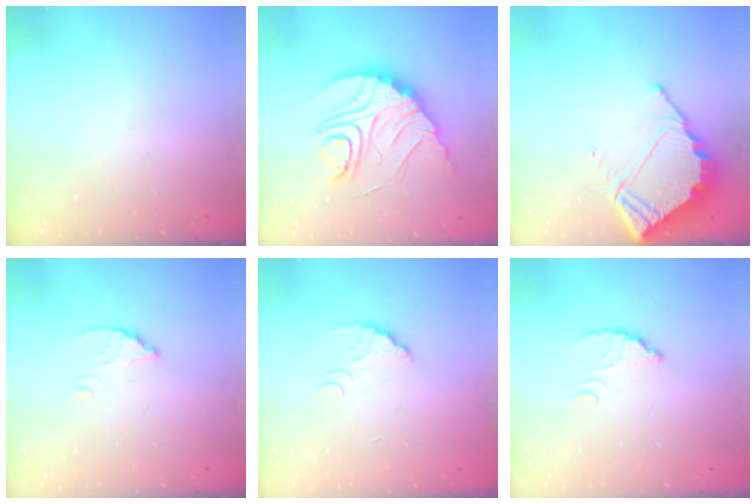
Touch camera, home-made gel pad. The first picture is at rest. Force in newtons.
{"total": 18.3, "press": 18.3, "slide": 1.5}
{"total": 7.2, "press": 7.2, "slide": 0.3}
{"total": 2.7, "press": 2.7, "slide": 0.3}
{"total": 4.4, "press": 4.4, "slide": 0.3}
{"total": 2.8, "press": 2.8, "slide": 0.1}